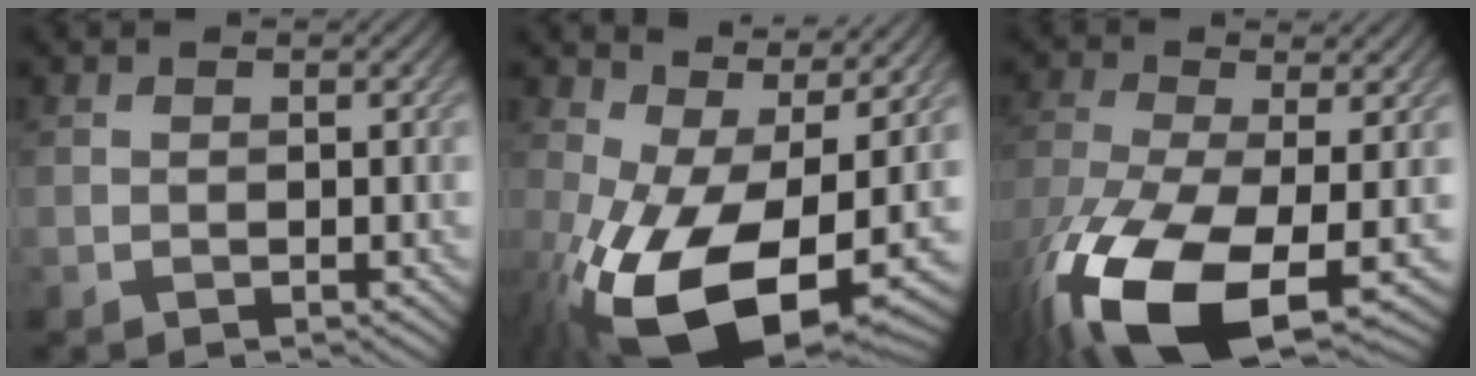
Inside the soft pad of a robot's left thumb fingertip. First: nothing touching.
{"total": 17.5, "force": [-2.7, 8.7, 14.9], "torque": [-0.281, -0.031, -0.040]}
{"total": 16.1, "force": [-6.8, 6.5, 13.1], "torque": [-0.308, -0.046, -0.114]}